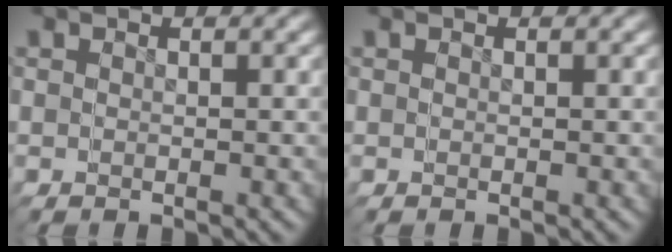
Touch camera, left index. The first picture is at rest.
{"total": 0.0}